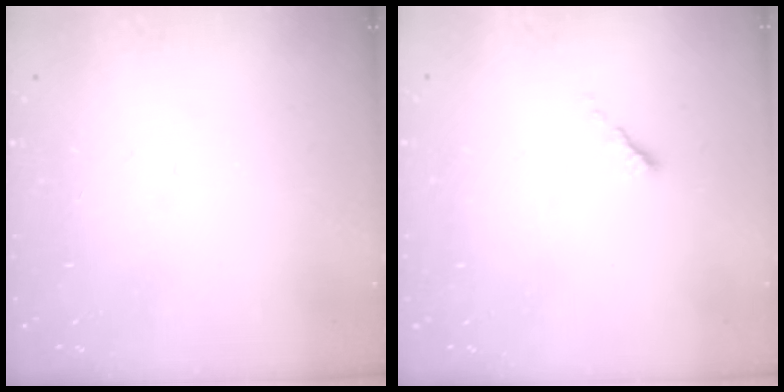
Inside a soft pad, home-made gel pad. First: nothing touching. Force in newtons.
{"total": 0.6, "press": 0.5, "slide": 0.2}